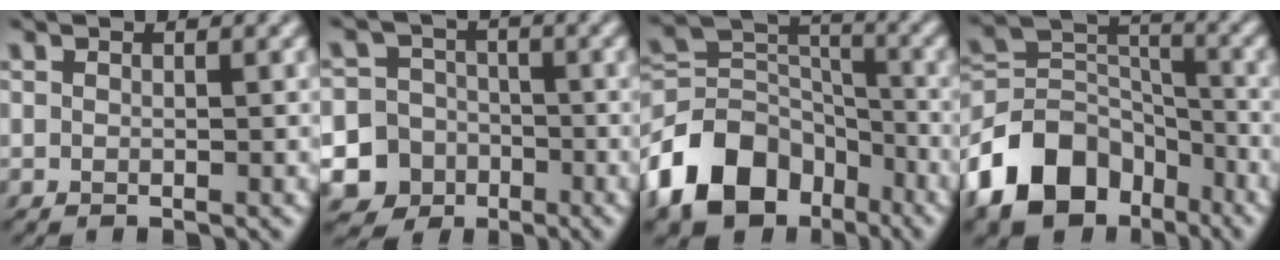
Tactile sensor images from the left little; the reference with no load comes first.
{"total": 11.1, "force": [-5.3, 9.7, 1.5], "torque": [-0.039, -0.035, -0.108]}
{"total": 11.5, "force": [-6.4, 7.7, 5.6], "torque": [-0.111, 0.011, -0.134]}
{"total": 11.3, "force": [-6.6, 7.4, 5.4], "torque": [-0.104, 0.010, -0.134]}